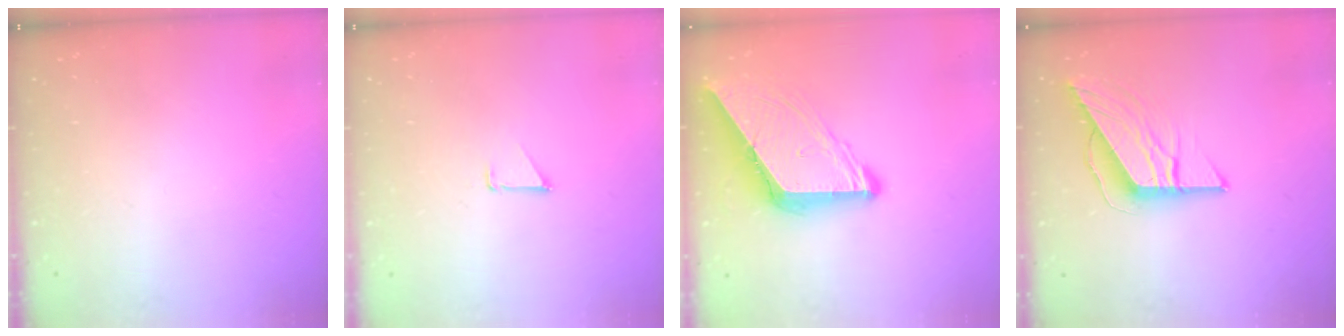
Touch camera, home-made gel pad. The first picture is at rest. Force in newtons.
{"total": 0.8, "press": 0.8, "slide": 0.1}
{"total": 10.6, "press": 10.5, "slide": 1.3}
{"total": 9.8, "press": 9.8, "slide": 0.5}